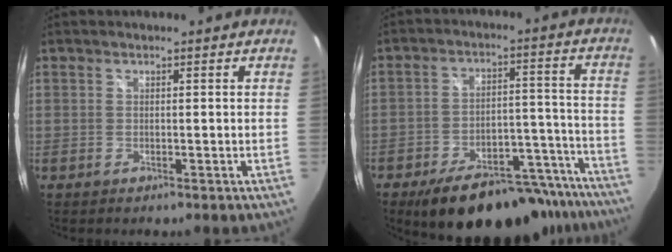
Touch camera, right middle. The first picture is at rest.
{"total": 23.7, "force": [-19.5, 8.9, 10.0], "torque": [-0.154, 0.031, -0.242]}